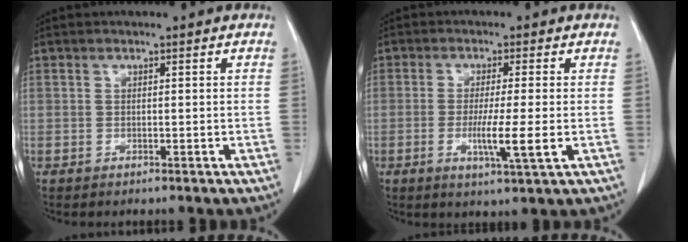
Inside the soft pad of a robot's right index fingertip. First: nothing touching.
{"total": 6.2, "force": [-1.2, -0.4, 6.0], "torque": [-0.104, -0.017, -0.021]}